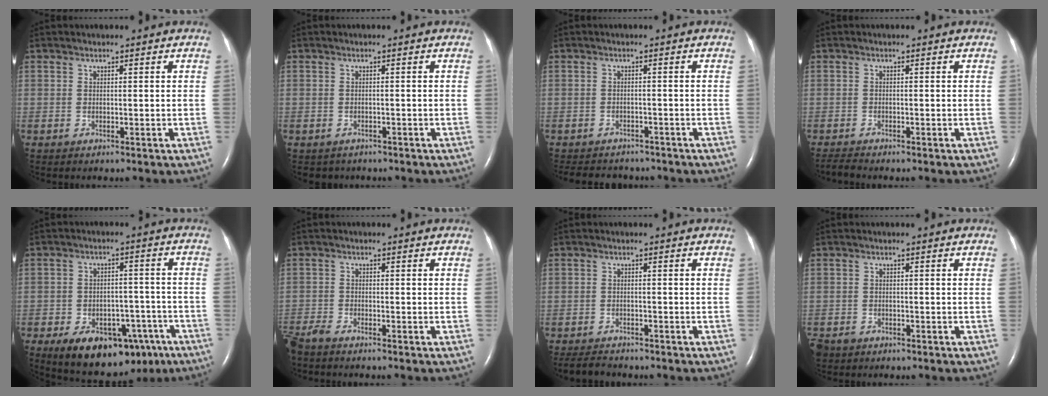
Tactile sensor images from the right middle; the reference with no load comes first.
{"total": 2.4, "force": [-1.9, 1.3, -0.3], "torque": [-0.006, 0.002, -0.028]}
{"total": 8.5, "force": [-7.7, 3.2, 1.9], "torque": [-0.036, 0.001, -0.097]}
{"total": 1.5, "force": [-1.4, -0.3, 0.2], "torque": [-0.012, -0.010, -0.028]}
{"total": 16.4, "force": [-10.0, 8.9, 9.5], "torque": [-0.140, 0.016, -0.137]}
{"total": 3.6, "force": [-3.3, 0.2, 1.4], "torque": [-0.029, -0.013, -0.065]}
{"total": 4.1, "force": [-3.9, 1.0, 1.0], "torque": [-0.020, -0.013, -0.062]}
{"total": 3.0, "force": [-2.2, 1.8, 0.6], "torque": [-0.015, 0.000, -0.039]}